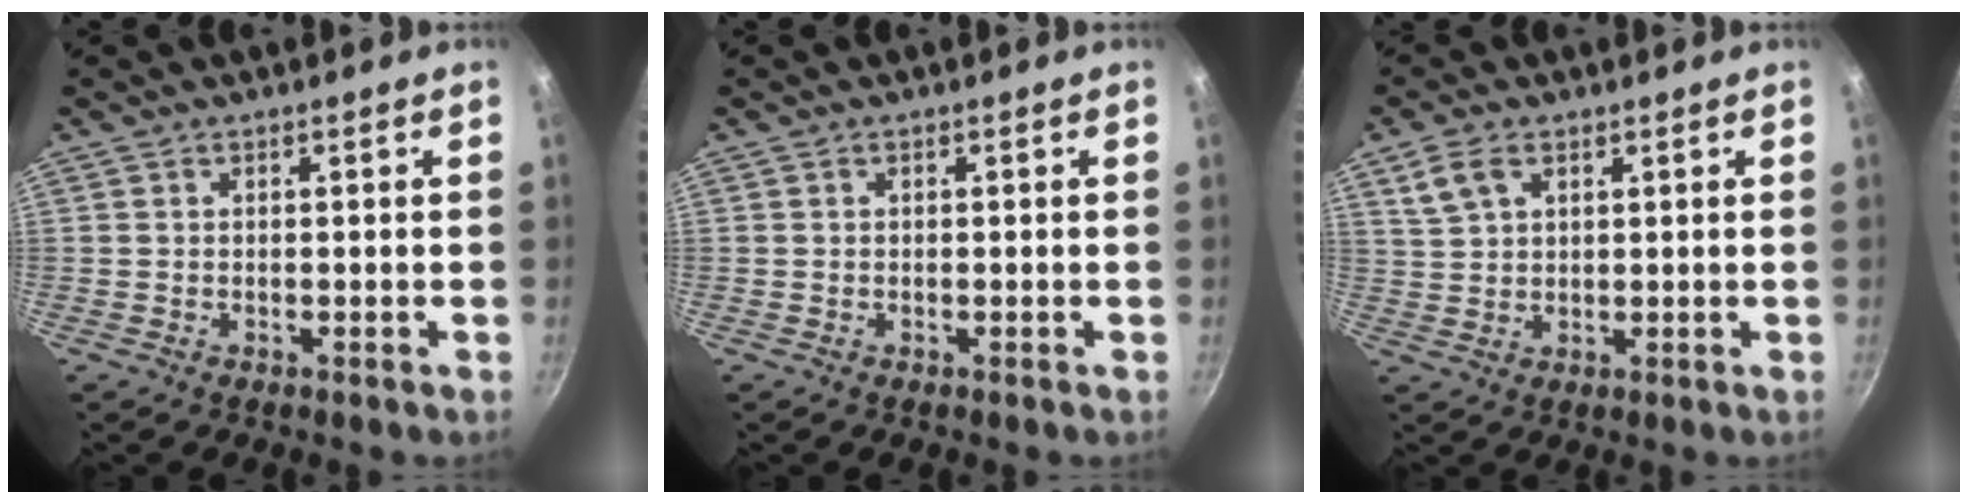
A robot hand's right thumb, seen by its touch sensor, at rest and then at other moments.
{"total": 0.0}
{"total": 5.4, "force": [2.7, 3.2, 3.3], "torque": [-0.058, 0.001, 0.057]}